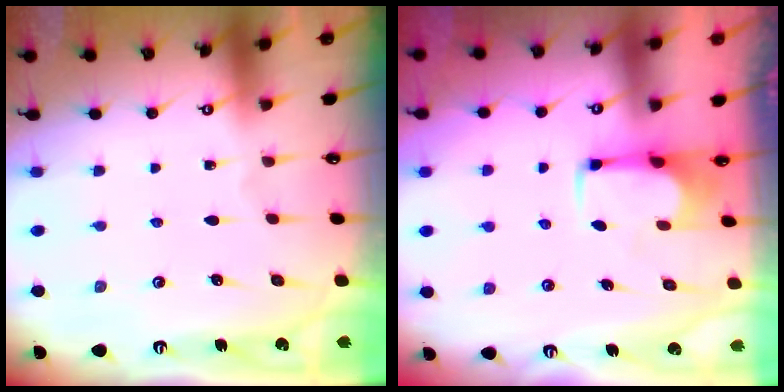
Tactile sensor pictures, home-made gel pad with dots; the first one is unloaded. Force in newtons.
{"total": 2.5, "press": 2.4, "slide": 0.9}